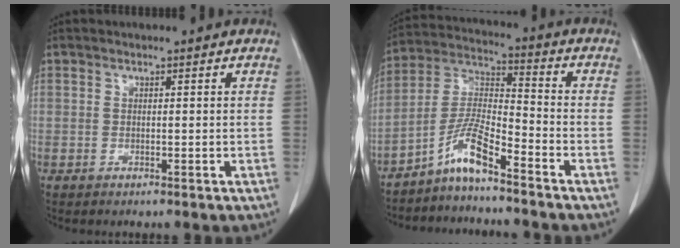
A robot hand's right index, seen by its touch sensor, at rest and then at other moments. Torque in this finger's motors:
{"motor_torque": [0.54, -0.52, 0.20, 0.11]}